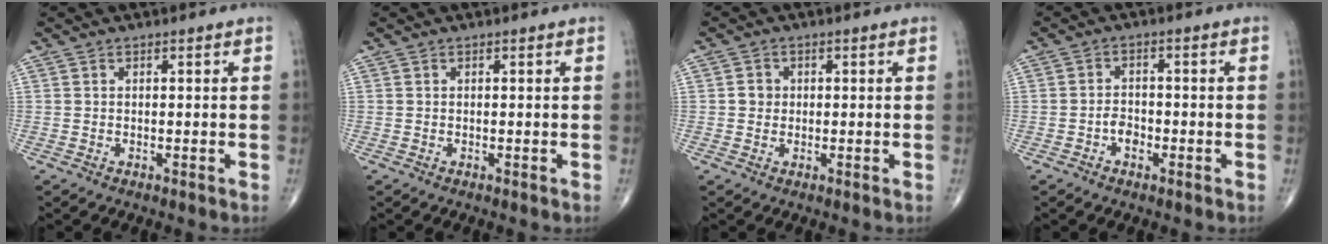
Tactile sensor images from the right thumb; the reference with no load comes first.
{"total": 0.0}
{"total": 2.1, "force": [0.1, 1.9, 0.7], "torque": [0.000, 0.004, 0.000]}
{"total": 2.8, "force": [-1.3, 1.9, 1.6], "torque": [-0.014, 0.010, -0.027]}